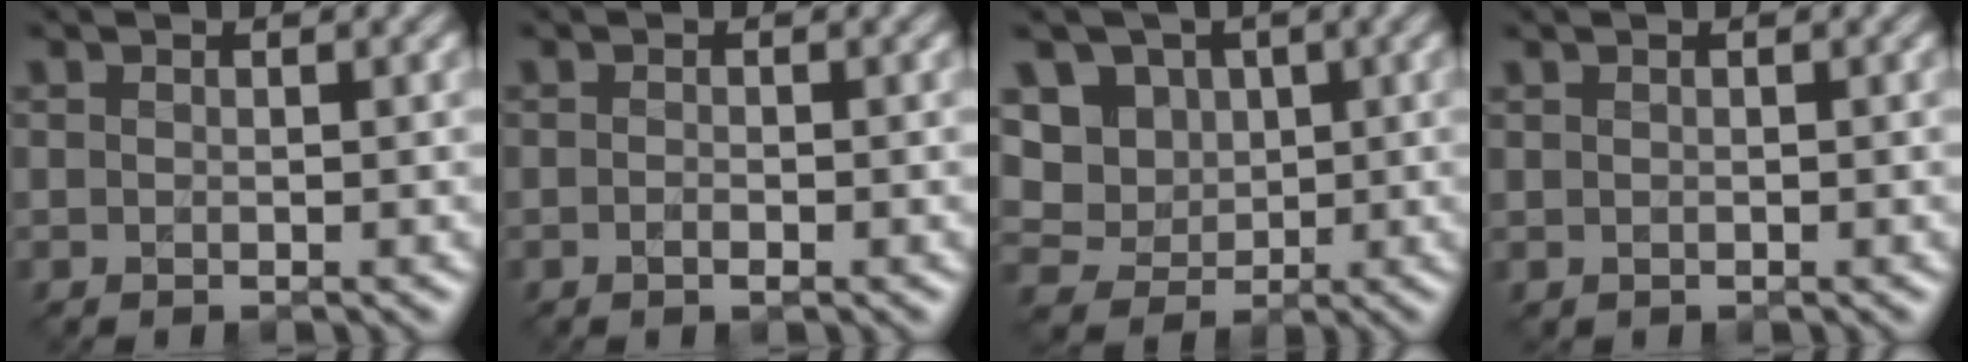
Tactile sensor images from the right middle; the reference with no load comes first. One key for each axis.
{"total": 0.8, "fx": -0.4, "fy": 0.2, "fz": 0.7, "tx": -0.013, "ty": -0.002, "tz": -0.006}
{"total": 8.1, "fx": 2.1, "fy": 7.1, "fz": 3.3, "tx": -0.057, "ty": 0.016, "tz": 0.024}
{"total": 0.0}